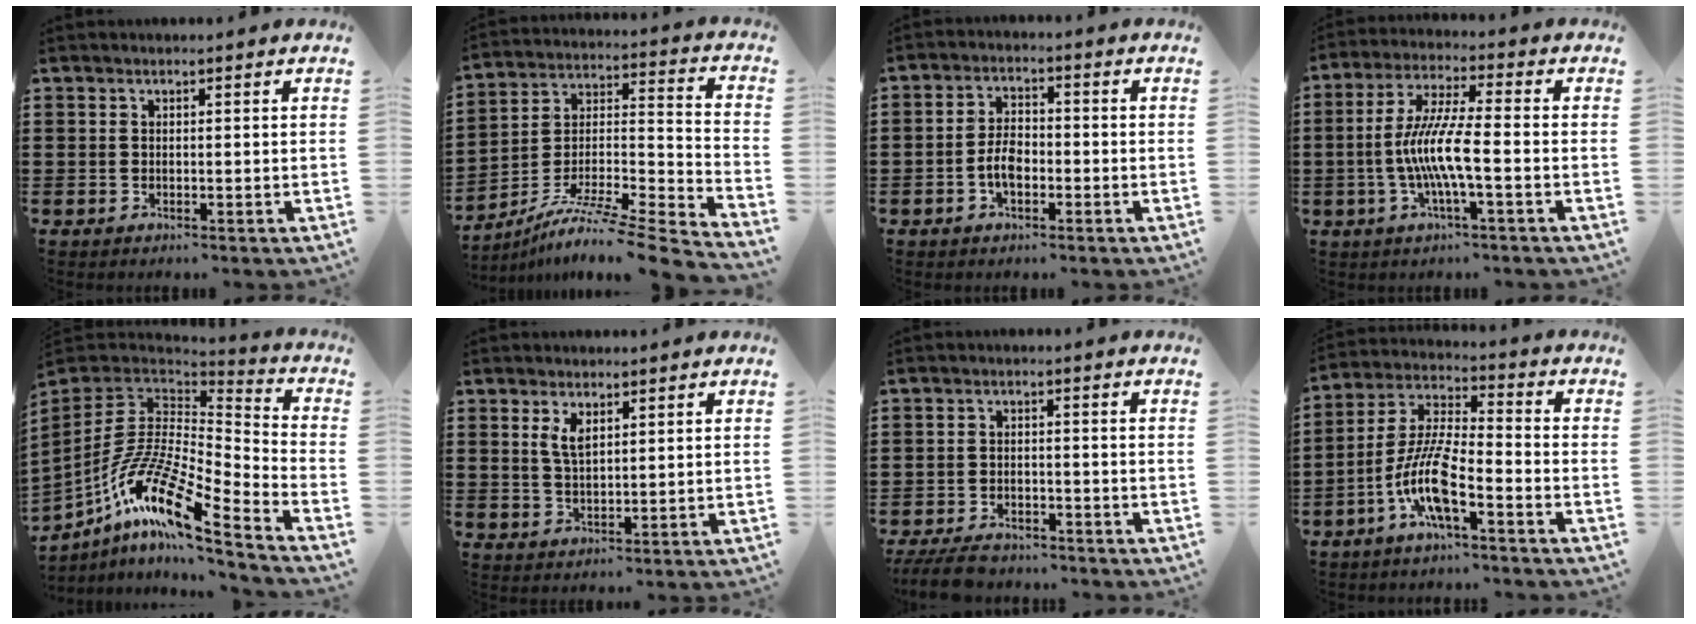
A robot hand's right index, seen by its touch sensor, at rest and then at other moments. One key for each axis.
{"total": 7.8, "fx": -6.2, "fy": 0.5, "fz": 4.6, "tx": -0.081, "ty": -0.008, "tz": -0.127}
{"total": 4.5, "fx": -1.6, "fy": 2.3, "fz": 3.5, "tx": -0.084, "ty": 0.000, "tz": -0.035}
{"total": 8.6, "fx": -2.2, "fy": 0.9, "fz": 8.2, "tx": -0.183, "ty": -0.016, "tz": -0.052}
{"total": 15.3, "fx": -8.9, "fy": 3.8, "fz": 11.9, "tx": -0.259, "ty": -0.004, "tz": -0.181}
{"total": 3.0, "fx": 1.5, "fy": 1.2, "fz": 2.4, "tx": -0.051, "ty": 0.002, "tz": 0.026}
{"total": 4.1, "fx": -3.8, "fy": 1.0, "fz": 1.1, "tx": -0.033, "ty": 0.001, "tz": -0.079}
{"total": 10.1, "fx": -5.2, "fy": 2.3, "fz": 8.4, "tx": -0.201, "ty": -0.014, "tz": -0.105}